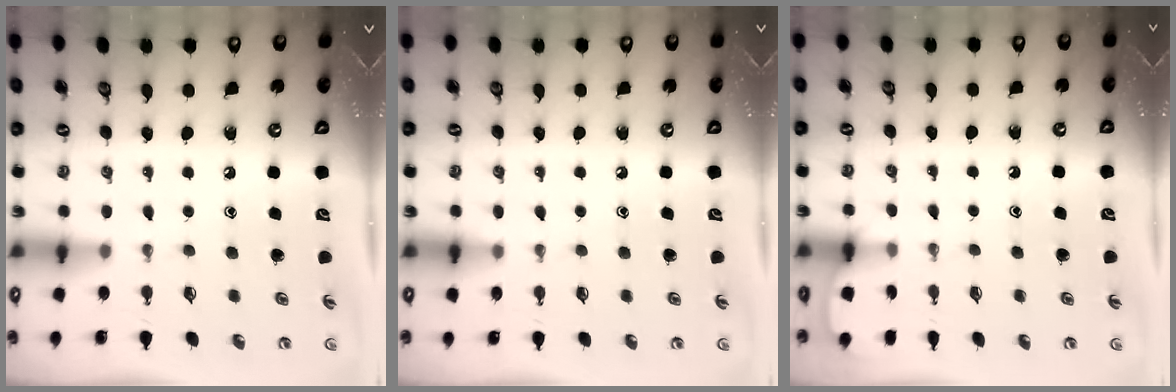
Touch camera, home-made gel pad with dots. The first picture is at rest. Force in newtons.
{"total": 5.1, "press": 5.0, "slide": 0.7}
{"total": 2.1, "press": 2.1, "slide": 0.3}